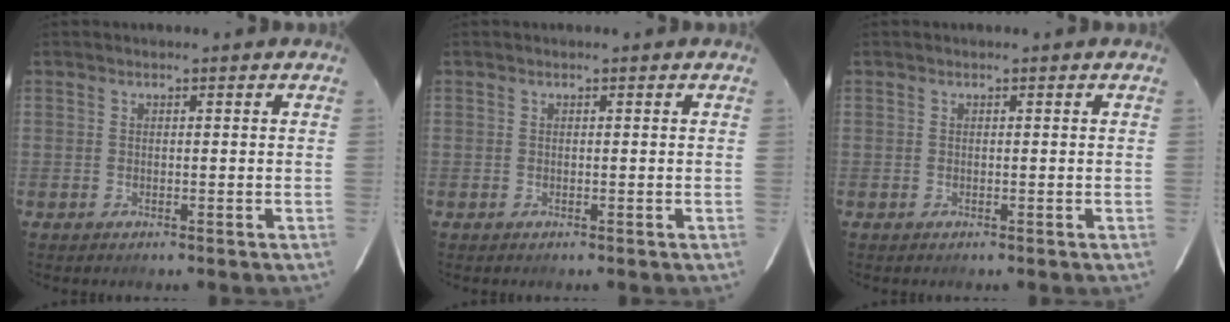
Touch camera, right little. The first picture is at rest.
{"total": 0.0}
{"total": 0.0}